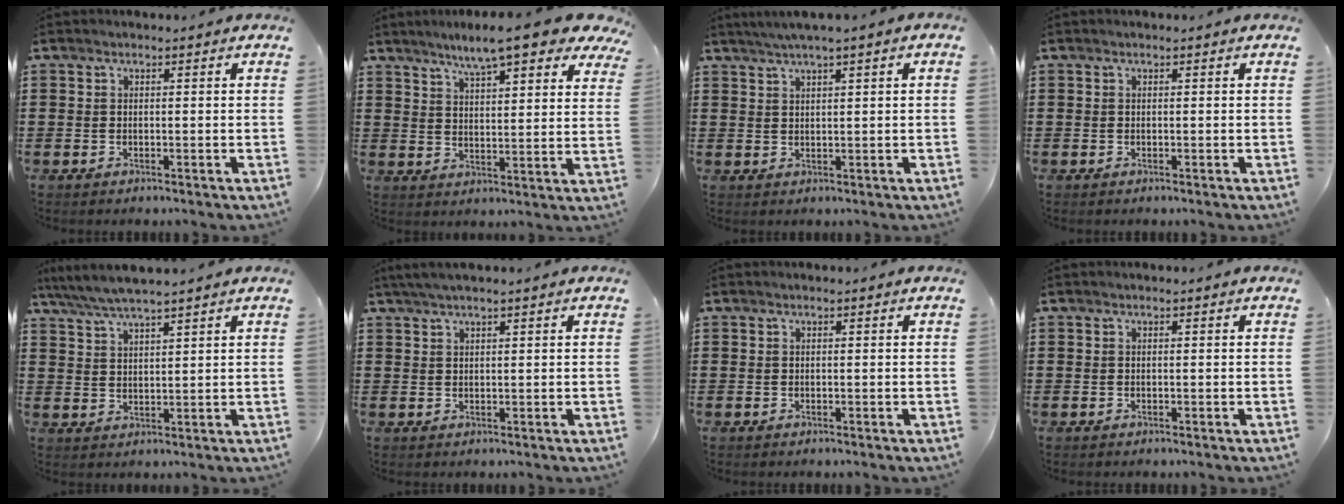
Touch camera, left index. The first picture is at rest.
{"total": 8.8, "force": [7.3, 0.8, 4.9], "torque": [-0.091, -0.025, 0.125]}
{"total": 2.0, "force": [1.2, -0.2, 1.6], "torque": [-0.029, 0.000, 0.023]}
{"total": 0.0}
{"total": 4.5, "force": [4.0, 0.1, 2.0], "torque": [-0.049, -0.012, 0.072]}
{"total": 2.0, "force": [1.5, 0.0, 1.4], "torque": [-0.027, 0.001, 0.027]}
{"total": 0.0}
{"total": 0.0}